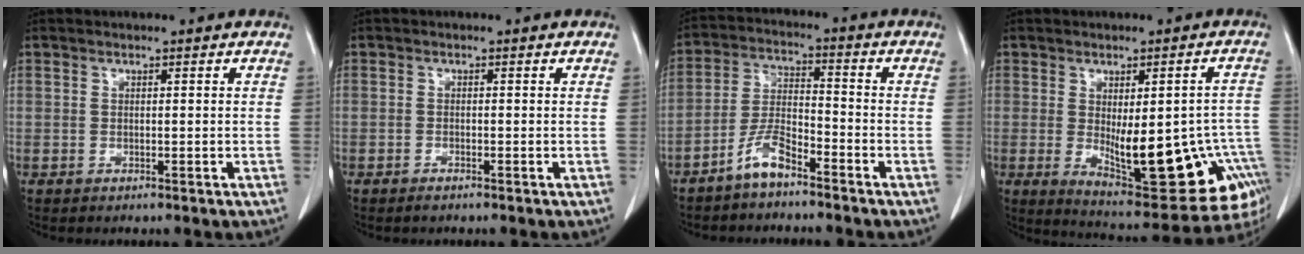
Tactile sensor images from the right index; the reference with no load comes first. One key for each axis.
{"total": 0.9, "fx": -0.8, "fy": 0.1, "fz": 0.4, "tx": -0.007, "ty": -0.001, "tz": -0.012}
{"total": 6.1, "fx": -4.7, "fy": 1.4, "fz": 3.7, "tx": -0.084, "ty": -0.001, "tz": -0.097}
{"total": 19.3, "fx": -5.2, "fy": 6.3, "fz": 17.5, "tx": -0.160, "ty": 0.009, "tz": -0.047}